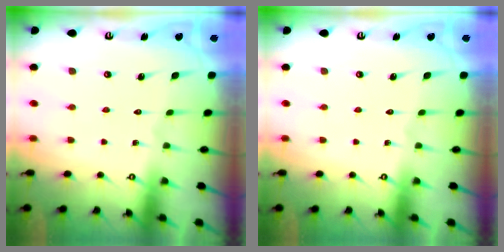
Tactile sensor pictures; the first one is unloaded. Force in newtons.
{"total": 0.0}